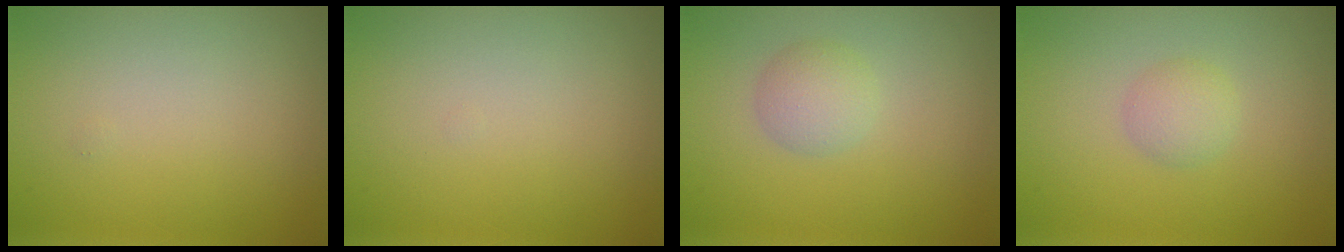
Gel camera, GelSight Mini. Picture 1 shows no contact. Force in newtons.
{"total": 0.0}
{"total": 2.2, "press": 2.2, "slide": 0.2}
{"total": 1.8, "press": 1.8, "slide": 0.1}